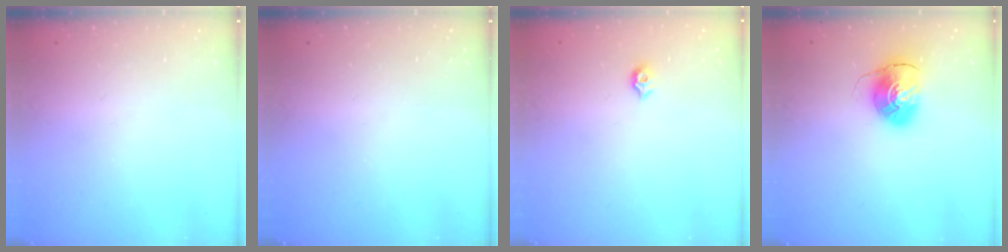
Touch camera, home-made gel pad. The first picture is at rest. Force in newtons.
{"total": 0.0}
{"total": 5.8, "press": 5.8, "slide": 0.8}
{"total": 8.5, "press": 8.5, "slide": 0.1}